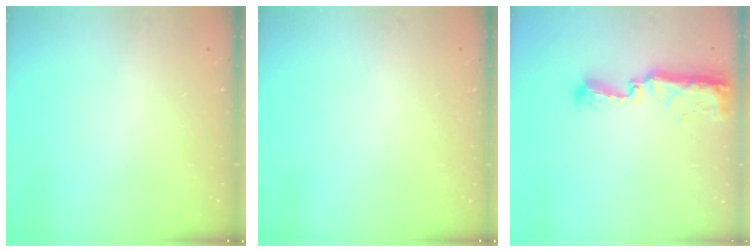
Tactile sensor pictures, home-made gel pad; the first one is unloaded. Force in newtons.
{"total": 0.0}
{"total": 9.4, "press": 9.4, "slide": 0.8}